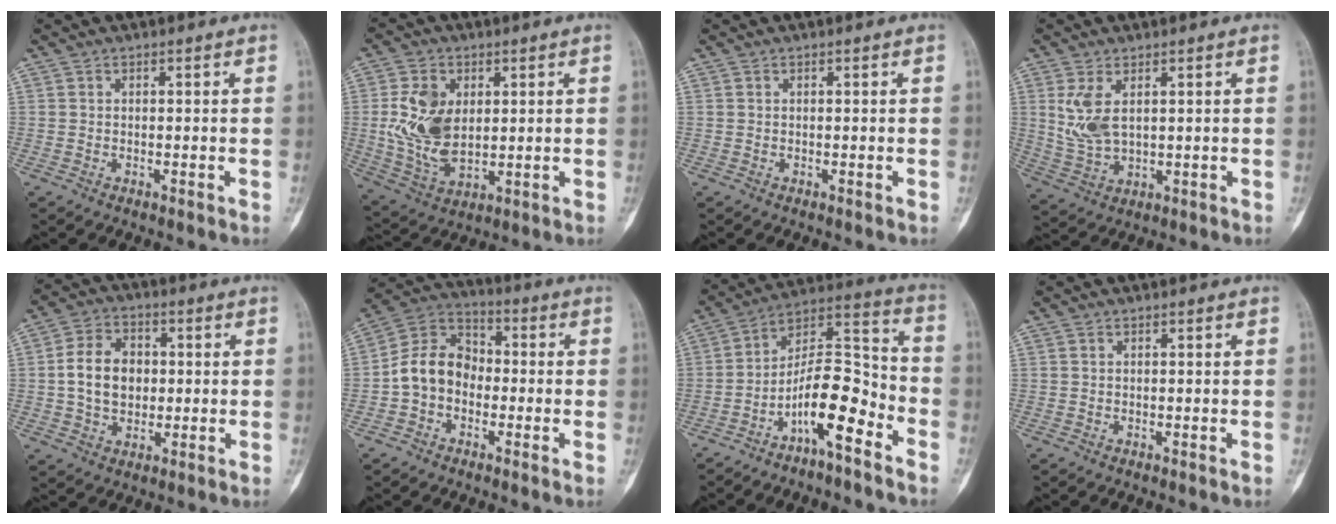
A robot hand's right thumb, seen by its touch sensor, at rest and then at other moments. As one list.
[{"total": 12.4, "force": [1.8, 8.1, 9.2], "torque": [-0.164, -0.012, 0.044]}, {"total": 0.0}, {"total": 7.2, "force": [2.1, 3.8, 5.7], "torque": [-0.117, -0.009, 0.057]}, {"total": 10.3, "force": [0.4, 7.7, 6.9], "torque": [-0.098, 0.011, 0.004]}, {"total": 10.4, "force": [-2.0, 8.2, 6.0], "torque": [-0.094, 0.041, -0.052]}, {"total": 13.4, "force": [-7.1, 4.6, 10.5], "torque": [-0.179, 0.088, -0.123]}, {"total": 0.0}]